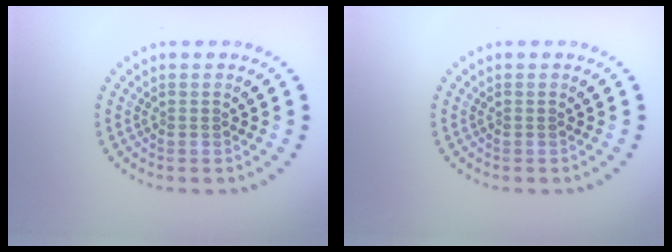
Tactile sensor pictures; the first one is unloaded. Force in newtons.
{"total": 0.0}